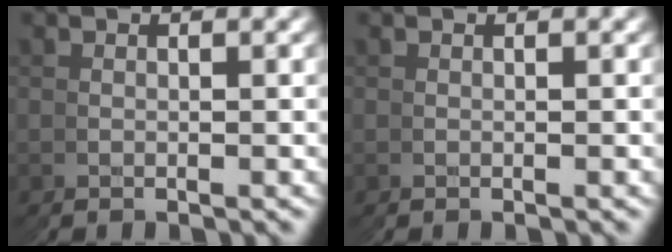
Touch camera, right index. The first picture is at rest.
{"total": 0.0}